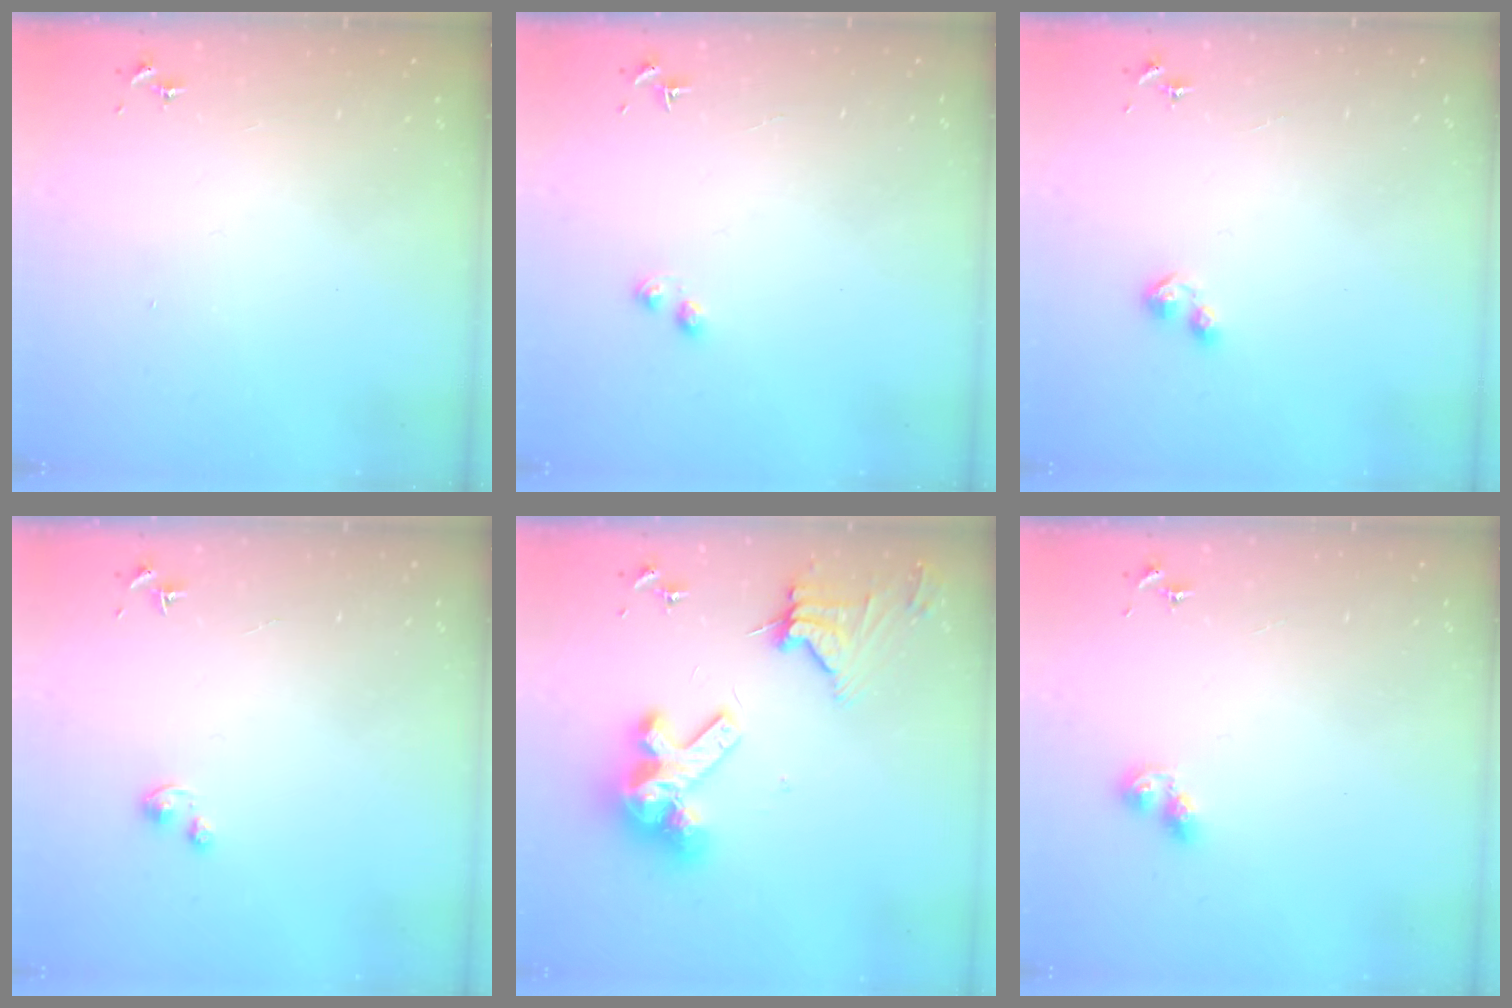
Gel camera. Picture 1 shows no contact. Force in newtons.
{"total": 2.8, "press": 2.7, "slide": 0.4}
{"total": 6.5, "press": 6.5, "slide": 0.7}
{"total": 2.5, "press": 2.5, "slide": 0.2}
{"total": 15.6, "press": 15.4, "slide": 1.9}
{"total": 6.0, "press": 6.0, "slide": 0.3}